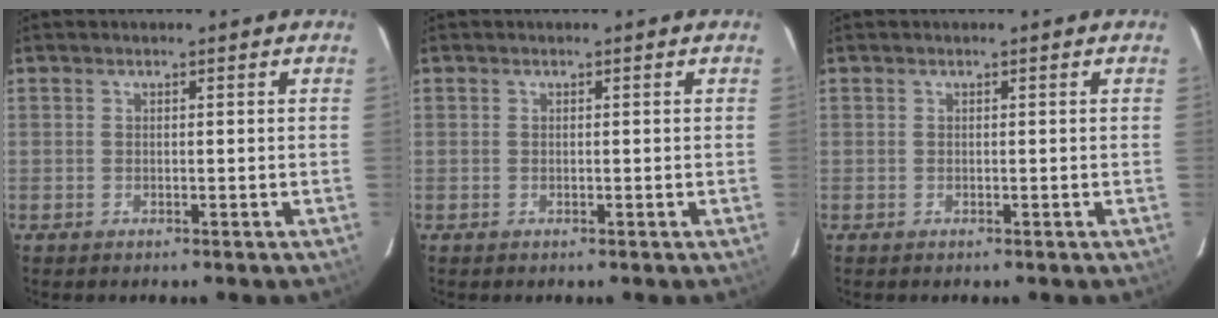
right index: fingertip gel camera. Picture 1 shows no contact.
{"total": 0.0}
{"total": 0.0}